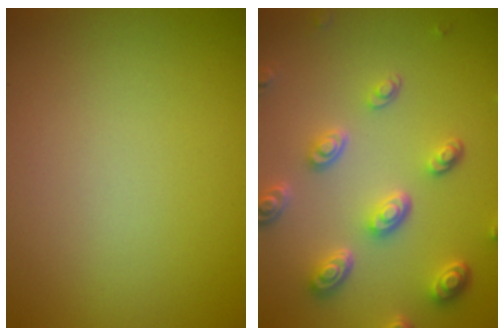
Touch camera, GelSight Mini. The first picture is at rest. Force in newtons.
{"total": 5.2, "press": 3.9, "slide": 3.5}